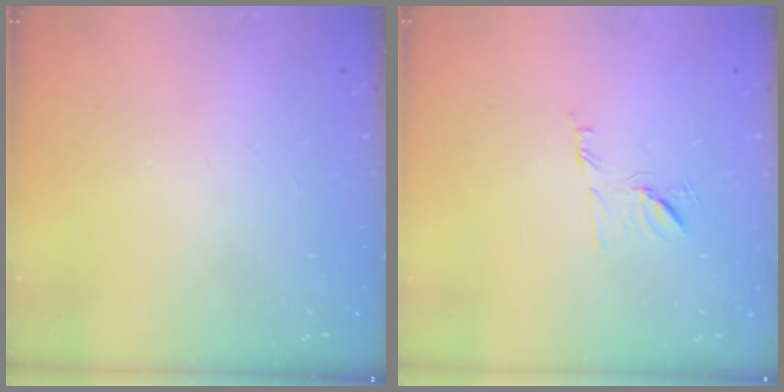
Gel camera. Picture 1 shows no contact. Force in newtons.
{"total": 7.5, "press": 7.5, "slide": 0.8}